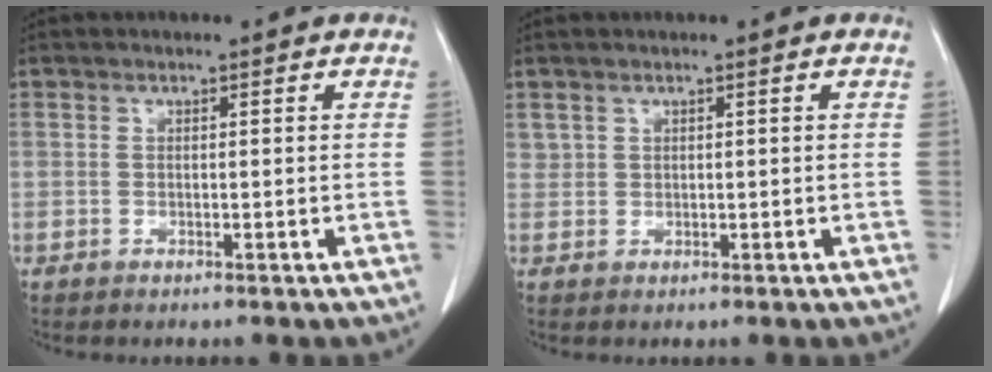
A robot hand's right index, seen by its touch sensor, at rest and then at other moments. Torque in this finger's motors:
{"motor_torque": [-0.22, 0.16, -0.04, 0.00]}